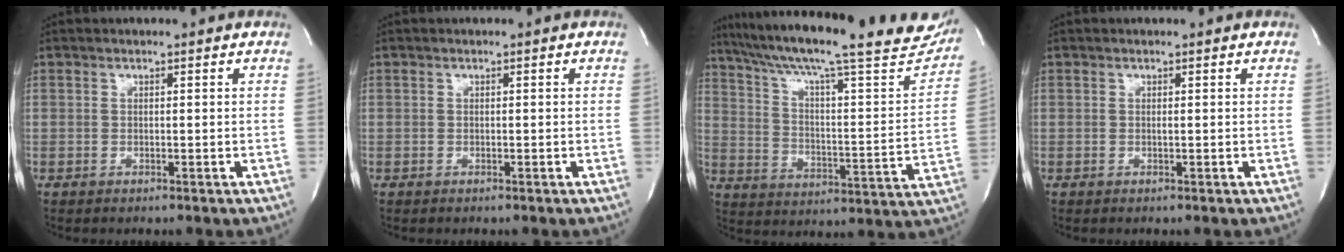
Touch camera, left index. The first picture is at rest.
{"total": 0.0}
{"total": 29.3, "force": [24.1, 4.2, 16.1], "torque": [-0.258, -0.030, 0.319]}
{"total": 0.0}